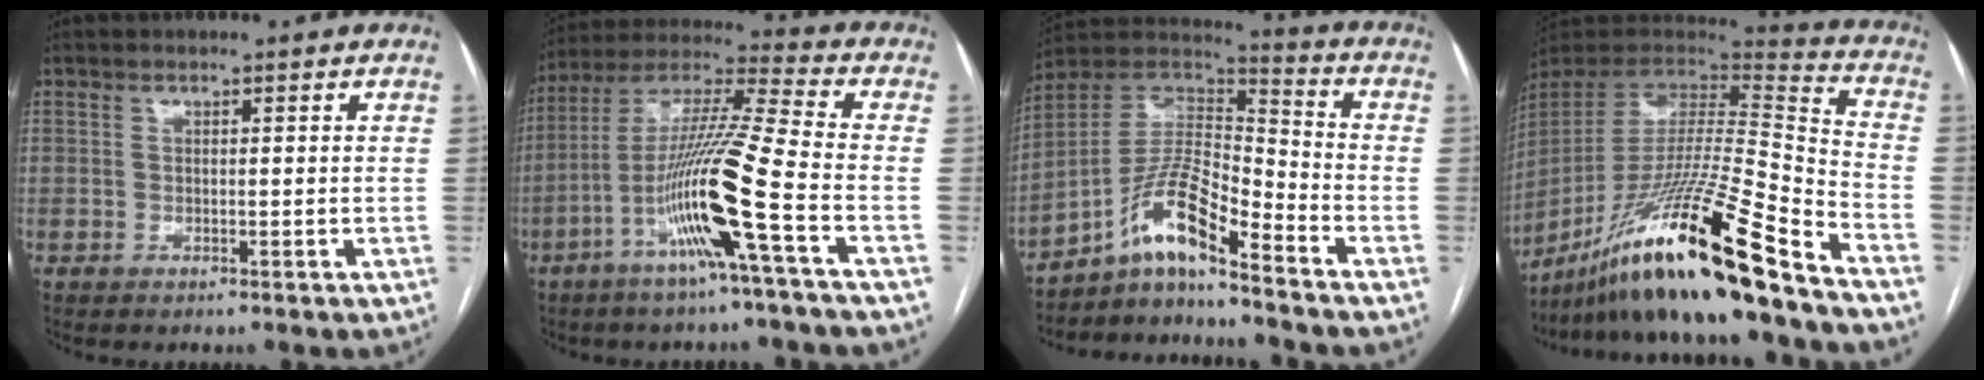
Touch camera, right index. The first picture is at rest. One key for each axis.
{"total": 15.5, "fx": -5.9, "fy": -1.4, "fz": 14.3, "tx": -0.281, "ty": -0.003, "tz": -0.117}
{"total": 11.1, "fx": -7.6, "fy": 1.7, "fz": 8.0, "tx": -0.157, "ty": 0.029, "tz": -0.138}
{"total": 27.6, "fx": -19.8, "fy": -0.3, "fz": 19.3, "tx": -0.329, "ty": -0.036, "tz": -0.356}